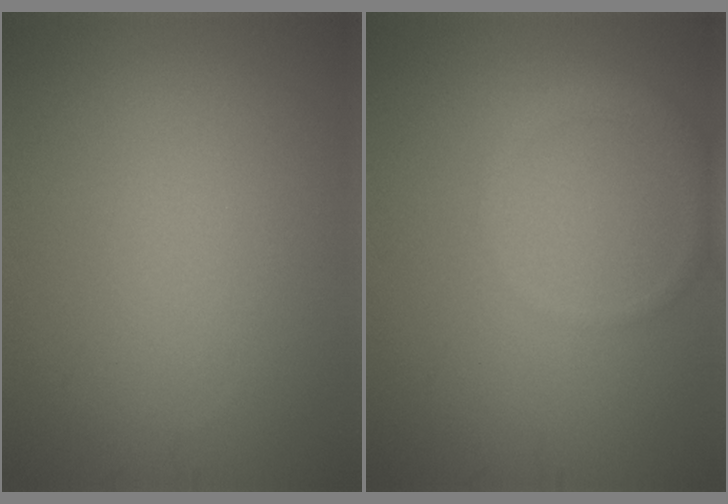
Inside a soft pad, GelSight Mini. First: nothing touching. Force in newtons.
{"total": 1.4, "press": 1.4, "slide": 0.0}